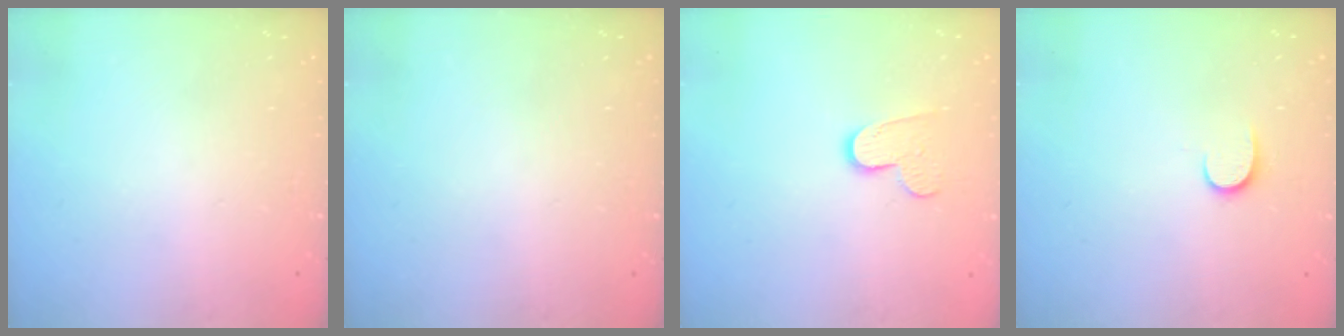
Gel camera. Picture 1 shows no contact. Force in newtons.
{"total": 0.0}
{"total": 8.0, "press": 8.0, "slide": 0.6}
{"total": 6.5, "press": 6.5, "slide": 0.7}